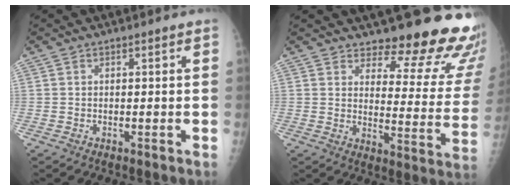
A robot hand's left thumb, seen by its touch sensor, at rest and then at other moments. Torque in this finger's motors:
{"motor_torque": [0.35, 0.17, -0.20, -0.46, 0.07]}